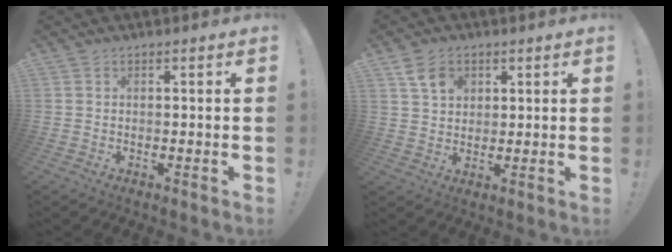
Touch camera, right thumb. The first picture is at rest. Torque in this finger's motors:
{"motor_torque": [1.54, 2.85, 0.42, 0.28, 0.18]}